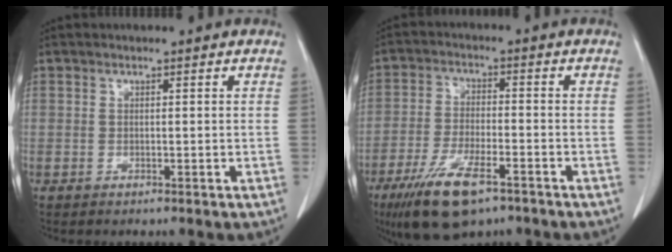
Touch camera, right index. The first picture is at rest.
{"total": 11.3, "force": [-7.2, 3.3, 8.1], "torque": [-0.156, -0.019, -0.122]}